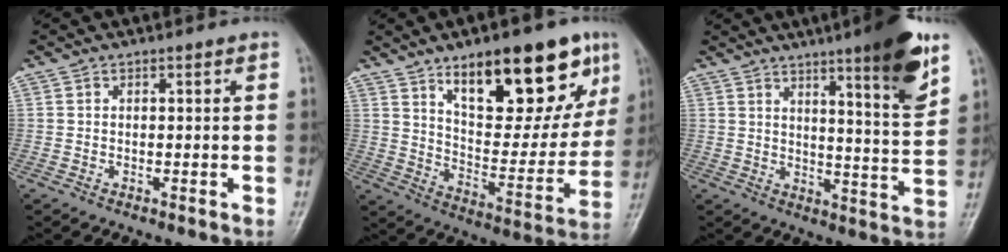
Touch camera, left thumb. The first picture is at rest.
{"total": 22.7, "force": [12.8, 9.3, 16.3], "torque": [-0.181, -0.049, 0.202]}
{"total": 13.5, "force": [8.1, 1.4, 10.7], "torque": [-0.138, -0.050, 0.115]}